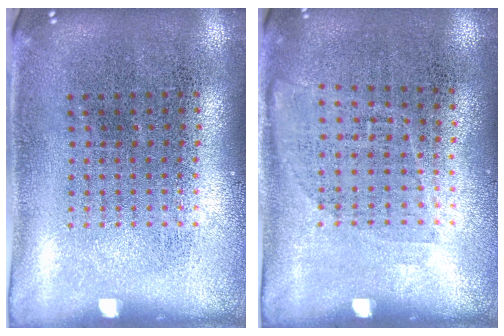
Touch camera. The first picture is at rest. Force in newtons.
{"total": 1.0, "press": 0.8, "slide": 0.6}